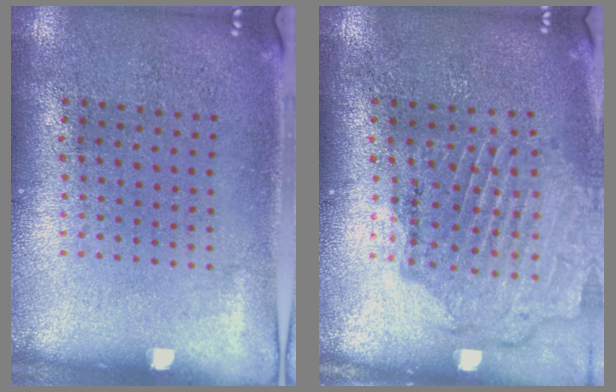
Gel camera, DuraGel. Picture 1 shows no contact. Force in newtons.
{"total": 1.6, "press": 1.6, "slide": 0.2}